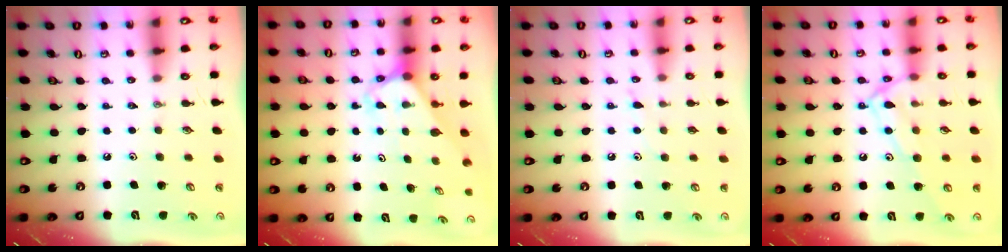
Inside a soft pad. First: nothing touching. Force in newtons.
{"total": 2.7, "press": 2.7, "slide": 0.2}
{"total": 5.4, "press": 5.3, "slide": 0.5}
{"total": 13.2, "press": 13.1, "slide": 0.9}